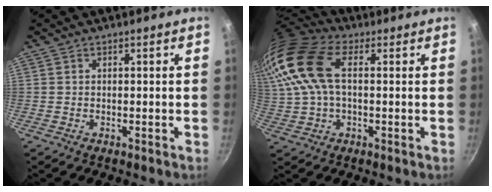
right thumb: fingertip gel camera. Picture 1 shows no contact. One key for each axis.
{"total": 17.5, "fx": 4.2, "fy": 10.4, "fz": 13.5, "tx": -0.283, "ty": 0.023, "tz": 0.073}